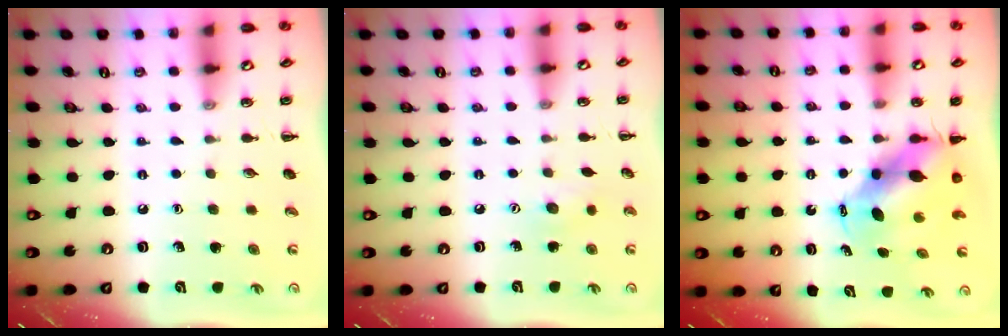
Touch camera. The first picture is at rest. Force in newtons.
{"total": 6.2, "press": 6.1, "slide": 1.1}
{"total": 6.8, "press": 6.6, "slide": 1.8}